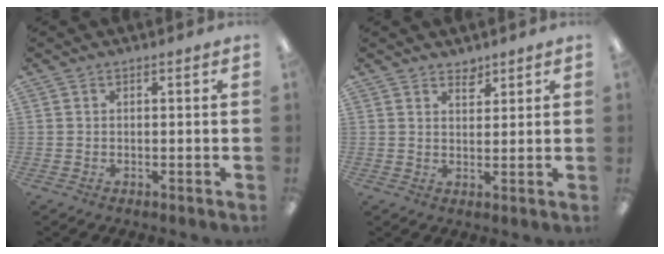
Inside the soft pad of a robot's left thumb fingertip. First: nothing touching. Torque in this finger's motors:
{"motor_torque": [-0.14, -0.13, -0.23, -0.36, -0.02]}